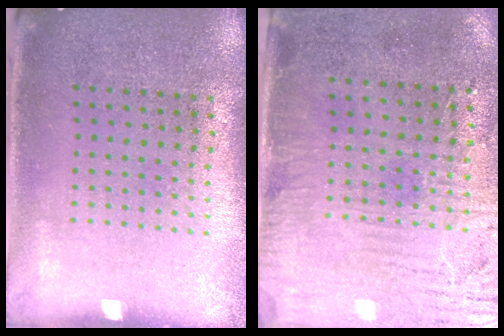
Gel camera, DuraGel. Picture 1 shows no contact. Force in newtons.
{"total": 3.1, "press": 2.6, "slide": 1.8}